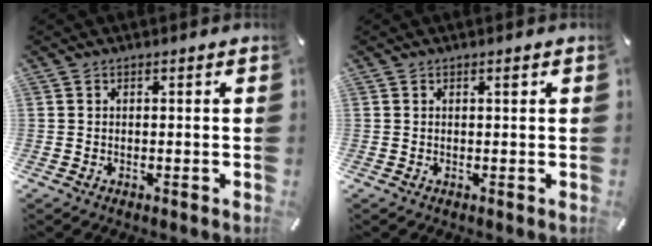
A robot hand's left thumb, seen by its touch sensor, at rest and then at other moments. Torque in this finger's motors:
{"motor_torque": [0.22, 0.12, 0.30, 0.05, 0.00]}